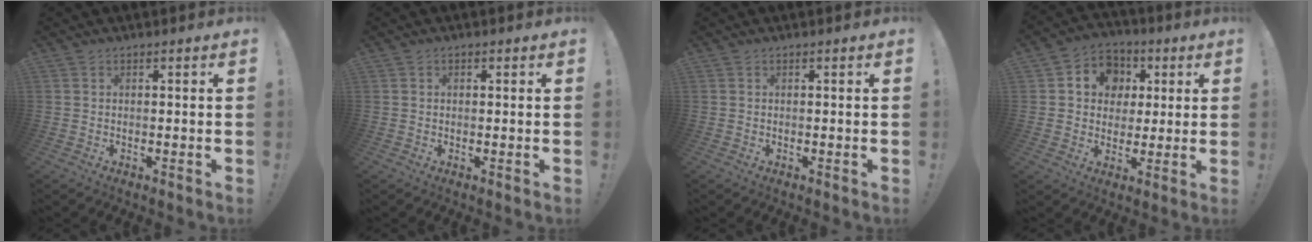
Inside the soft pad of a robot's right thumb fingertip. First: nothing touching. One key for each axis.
{"total": 0.6, "fx": 0.0, "fy": 0.5, "fz": 0.2, "tx": 0.004, "ty": 0.000, "tz": -0.002}
{"total": 0.0}
{"total": 10.3, "fx": 2.0, "fy": 9.3, "fz": 3.8, "tx": -0.053, "ty": -0.004, "tz": 0.046}